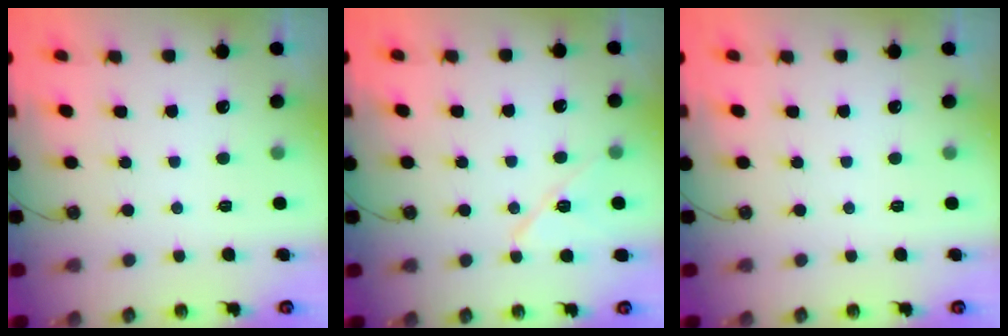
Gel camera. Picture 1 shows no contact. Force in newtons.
{"total": 9.8, "press": 9.7, "slide": 1.1}
{"total": 0.0}